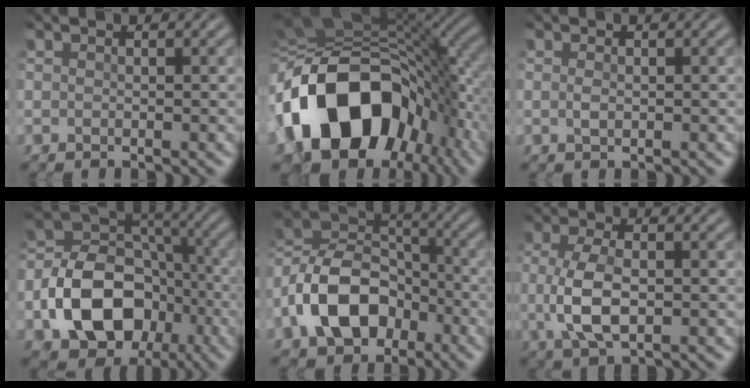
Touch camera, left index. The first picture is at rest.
{"total": 16.4, "force": [-4.4, 11.7, 10.7], "torque": [-0.178, -0.007, -0.077]}
{"total": 0.9, "force": [0.1, 0.3, 0.8], "torque": [-0.022, 0.003, 0.003]}
{"total": 11.4, "force": [-3.9, 8.1, 6.9], "torque": [-0.131, 0.009, -0.071]}
{"total": 10.0, "force": [-4.1, 6.7, 6.2], "torque": [-0.127, 0.009, -0.087]}
{"total": 5.0, "force": [-0.3, 2.3, 4.4], "torque": [-0.110, -0.005, -0.001]}